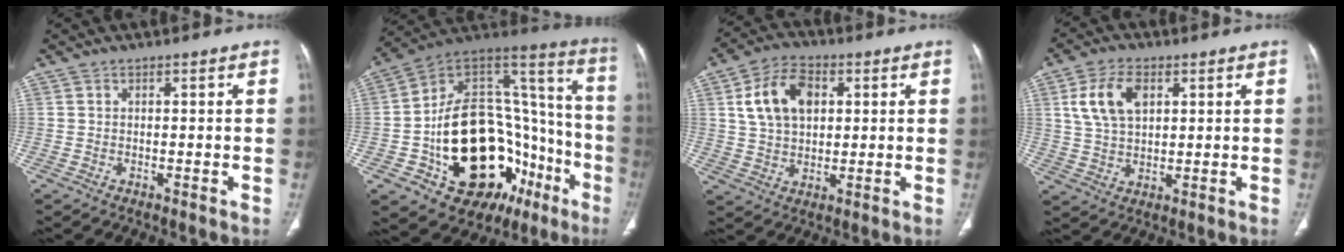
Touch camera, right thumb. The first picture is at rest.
{"total": 35.9, "force": [-12.5, 20.9, 26.4], "torque": [-0.344, 0.091, -0.177]}
{"total": 11.5, "force": [3.2, 7.6, 8.1], "torque": [-0.133, 0.006, 0.057]}
{"total": 9.2, "force": [3.2, 5.5, 6.7], "torque": [-0.125, -0.002, 0.064]}